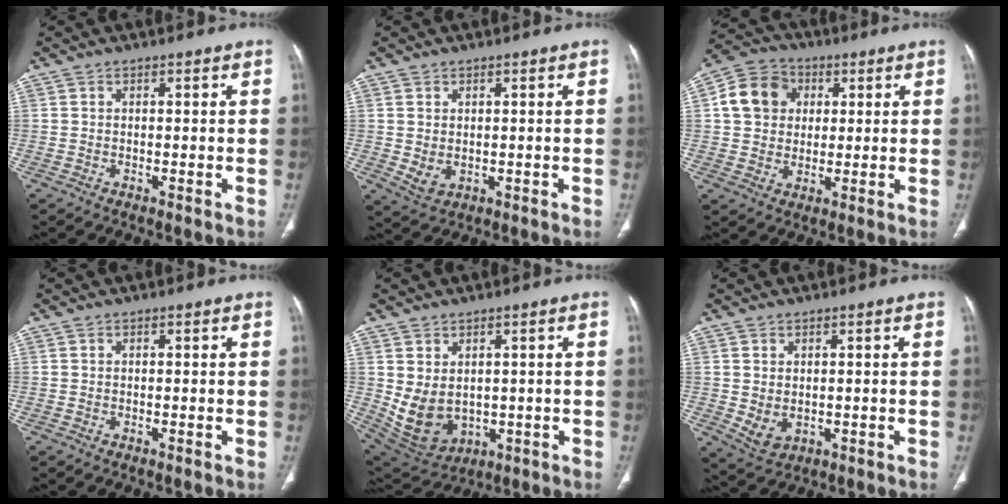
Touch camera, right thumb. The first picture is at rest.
{"total": 3.4, "force": [0.1, 2.5, 2.2], "torque": [-0.039, -0.008, 0.016]}
{"total": 10.9, "force": [2.3, 9.3, 5.2], "torque": [-0.077, 0.007, 0.030]}
{"total": 0.0}
{"total": 10.2, "force": [0.2, 7.6, 6.8], "torque": [-0.111, -0.009, 0.041]}
{"total": 4.3, "force": [0.0, 3.1, 2.9], "torque": [-0.049, -0.009, 0.018]}